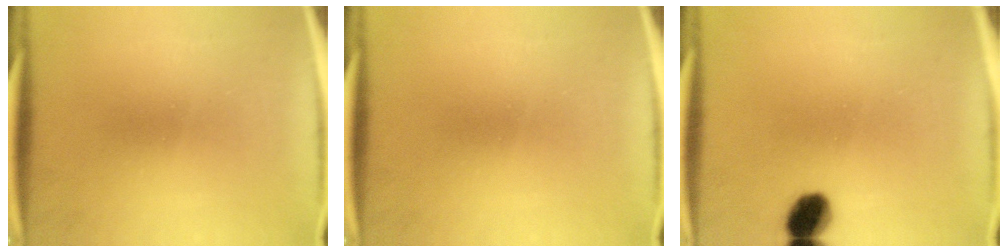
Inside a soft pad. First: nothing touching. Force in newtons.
{"total": 0.0}
{"total": 6.4}